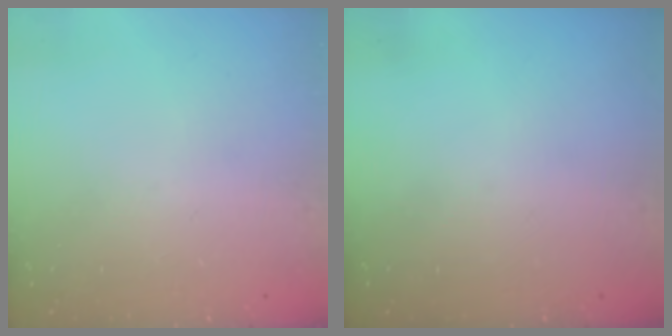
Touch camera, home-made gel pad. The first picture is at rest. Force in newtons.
{"total": 0.0}